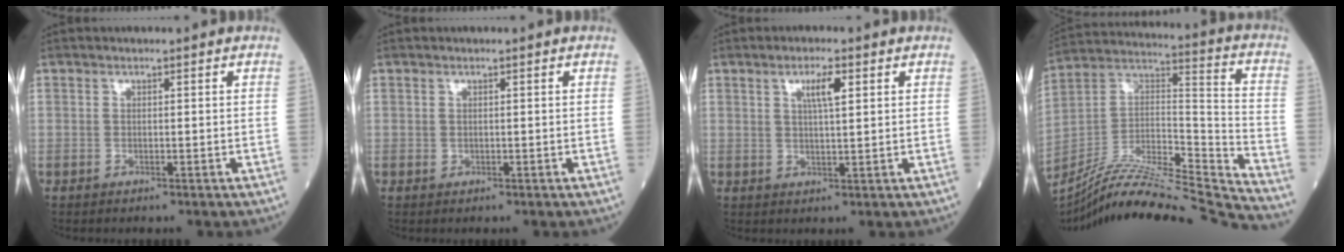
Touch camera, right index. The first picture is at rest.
{"total": 0.0}
{"total": 3.8, "force": [1.6, 0.4, 3.4], "torque": [-0.061, 0.002, 0.027]}
{"total": 26.1, "force": [-24.5, -1.5, 9.0], "torque": [-0.156, -0.005, -0.398]}